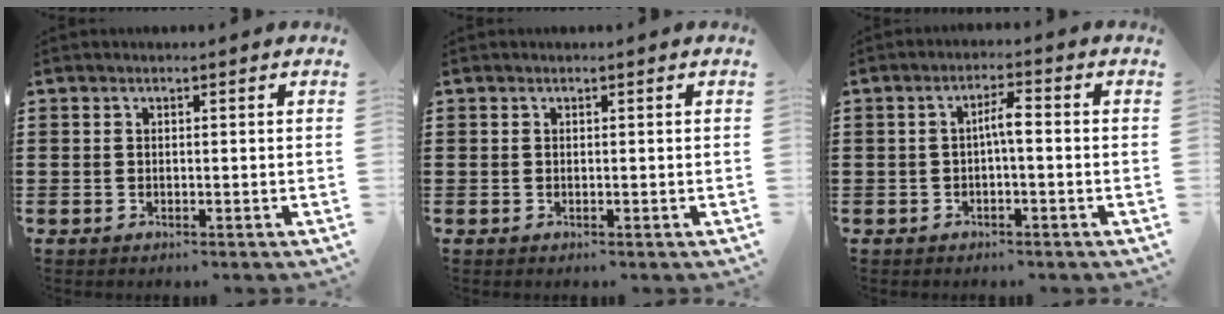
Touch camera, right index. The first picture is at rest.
{"total": 0.0}
{"total": 3.1, "force": [-0.4, 0.5, 3.0], "torque": [-0.057, 0.006, -0.011]}